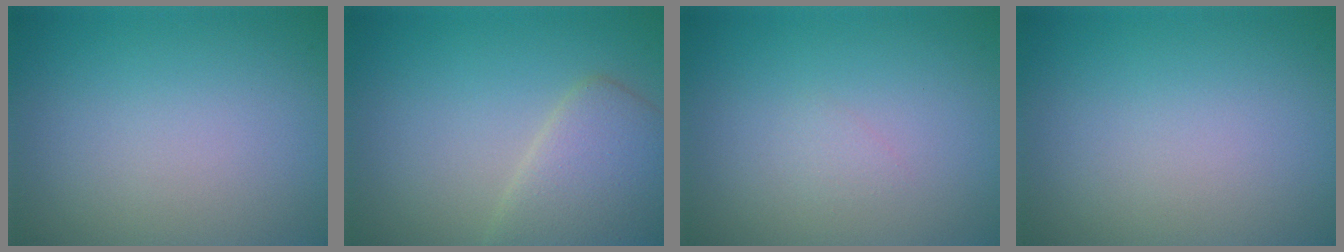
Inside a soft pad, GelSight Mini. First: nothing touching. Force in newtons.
{"total": 4.4, "press": 4.4, "slide": 0.2}
{"total": 0.6, "press": 0.6, "slide": 0.1}
{"total": 0.0}